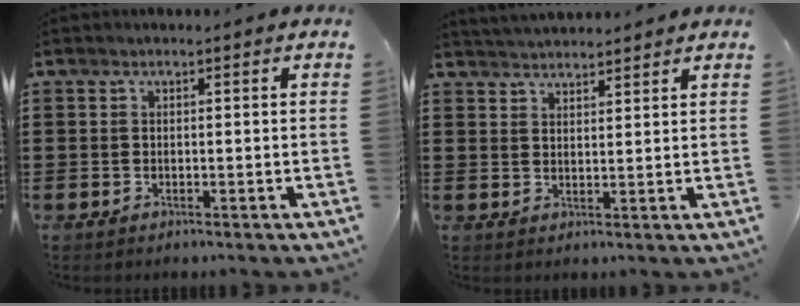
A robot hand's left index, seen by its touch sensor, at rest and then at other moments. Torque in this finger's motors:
{"motor_torque": [2.14, 0.00, 0.25, 0.12]}